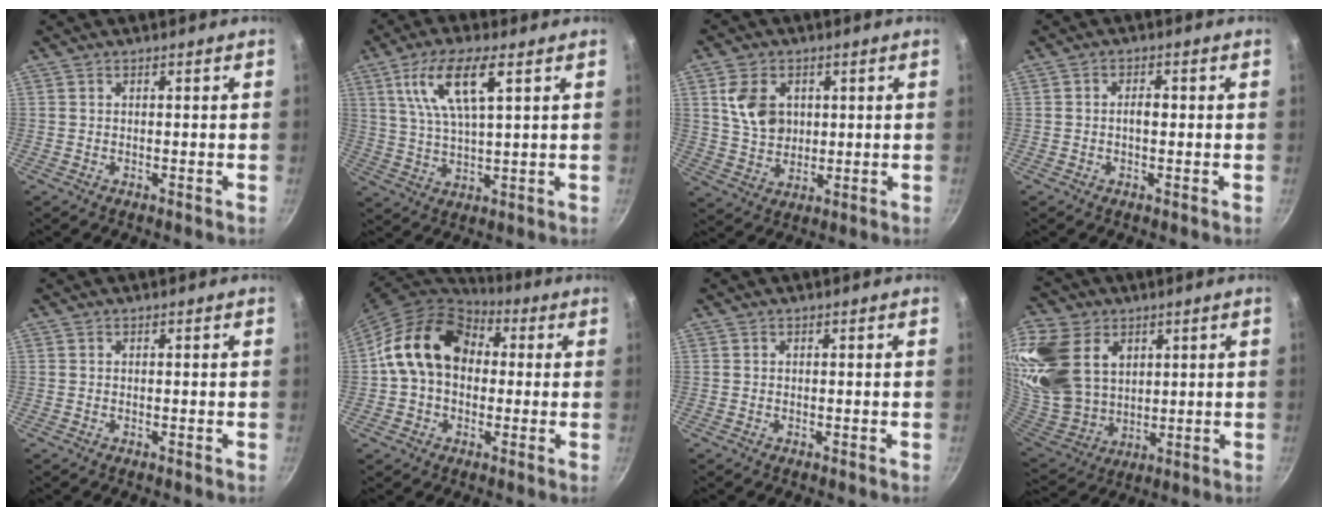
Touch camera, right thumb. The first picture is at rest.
{"total": 11.8, "force": [4.8, 3.5, 10.2], "torque": [-0.194, -0.007, 0.095]}
{"total": 9.4, "force": [2.6, 7.1, 5.7], "torque": [-0.082, -0.015, 0.052]}
{"total": 2.3, "force": [-0.1, 1.2, 1.9], "torque": [-0.027, 0.007, -0.005]}
{"total": 0.0}
{"total": 16.6, "force": [2.0, 12.6, 10.6], "torque": [-0.156, 0.037, 0.020]}
{"total": 0.0}
{"total": 22.2, "force": [8.3, 16.1, 13.0], "torque": [-0.266, -0.023, 0.172]}